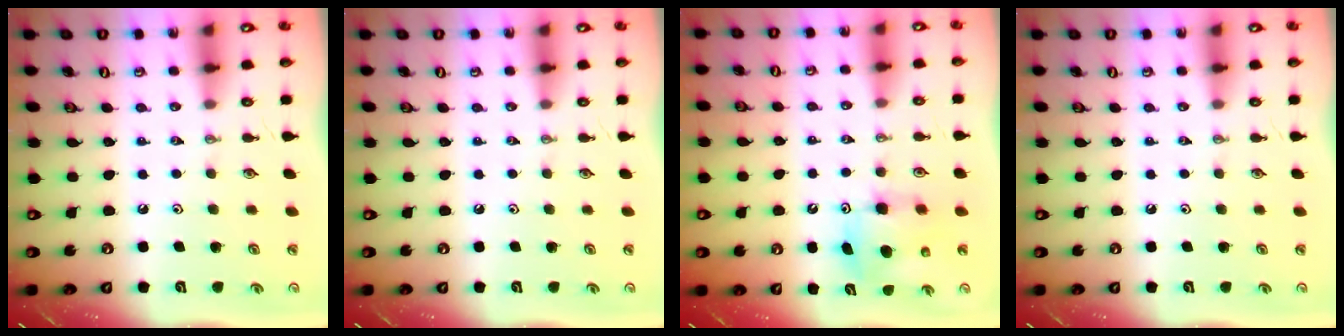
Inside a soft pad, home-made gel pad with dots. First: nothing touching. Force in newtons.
{"total": 0.0}
{"total": 7.7, "press": 7.7, "slide": 0.3}
{"total": 0.0}